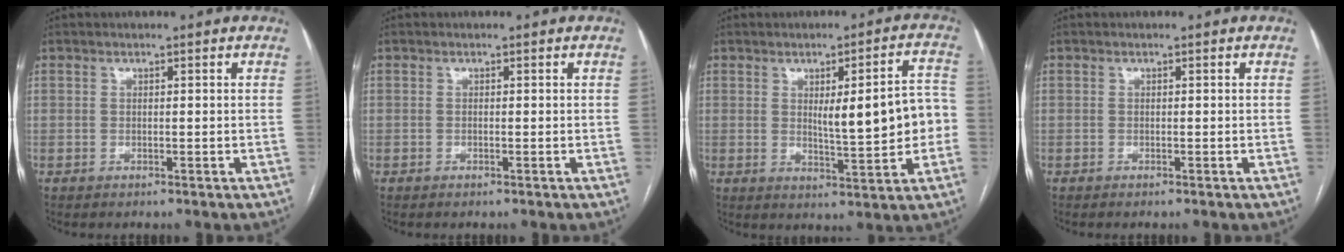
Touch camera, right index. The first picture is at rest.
{"total": 0.0}
{"total": 10.4, "force": [-0.1, 2.1, 10.2], "torque": [-0.134, 0.015, 0.005]}
{"total": 0.0}